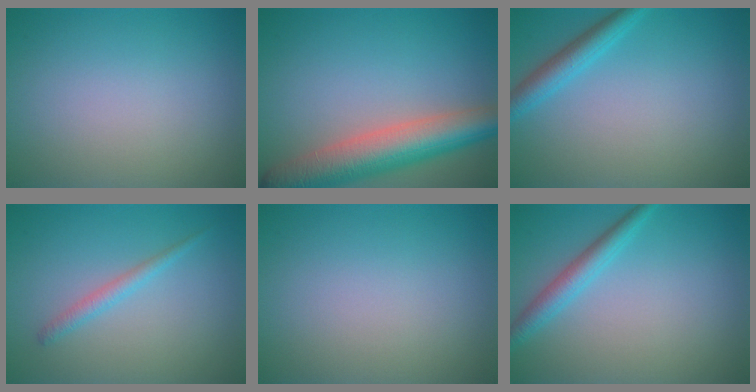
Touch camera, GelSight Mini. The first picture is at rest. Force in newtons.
{"total": 7.6, "press": 7.6, "slide": 0.6}
{"total": 2.7, "press": 2.7, "slide": 0.2}
{"total": 1.4, "press": 1.4, "slide": 0.1}
{"total": 0.0}
{"total": 2.6, "press": 2.5, "slide": 0.1}